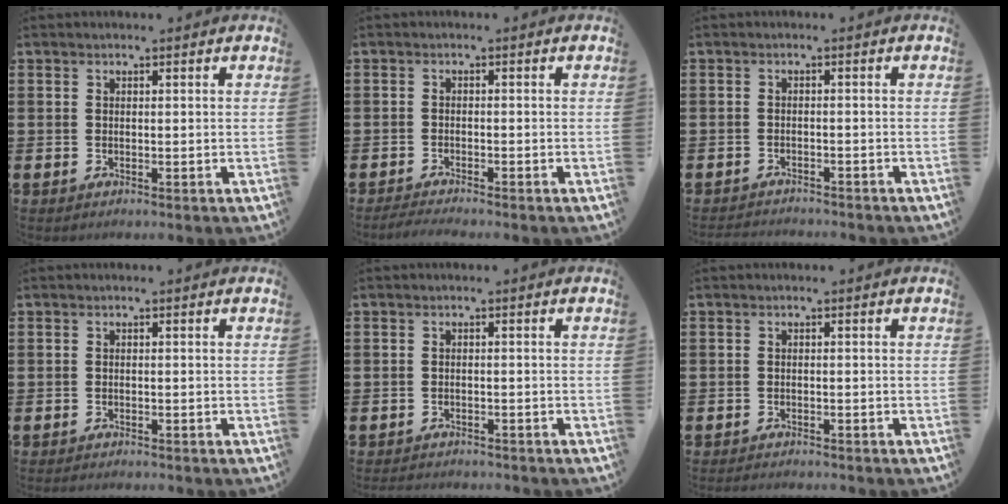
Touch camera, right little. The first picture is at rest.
{"total": 1.2, "force": [-1.1, 0.0, 0.5], "torque": [-0.009, 0.001, -0.021]}
{"total": 1.5, "force": [-1.5, 0.0, -0.1], "torque": [-0.003, 0.002, -0.032]}
{"total": 0.6, "force": [-0.6, 0.0, 0.0], "torque": [-0.002, -0.002, -0.012]}
{"total": 1.2, "force": [-1.2, 0.0, -0.1], "torque": [-0.003, 0.003, -0.026]}
{"total": 0.8, "force": [-0.8, 0.0, 0.0], "torque": [-0.002, 0.000, -0.017]}